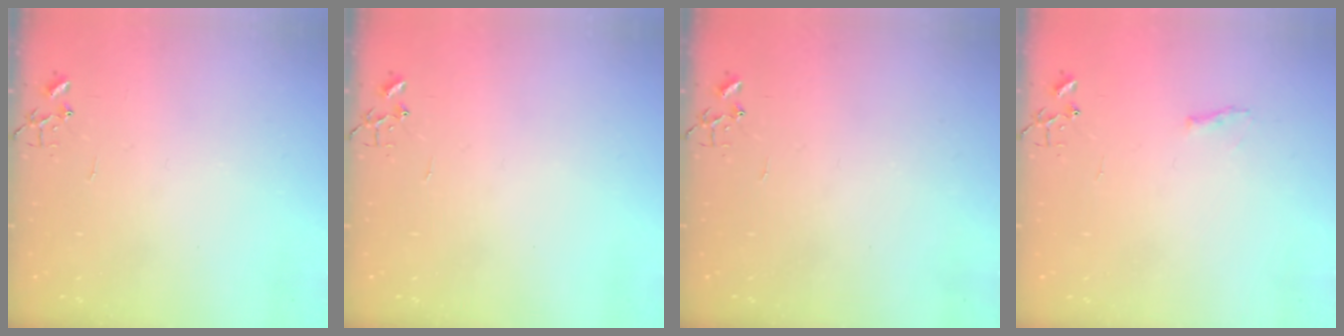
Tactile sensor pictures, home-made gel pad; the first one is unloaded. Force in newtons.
{"total": 0.0}
{"total": 0.0}
{"total": 4.7, "press": 4.6, "slide": 0.6}